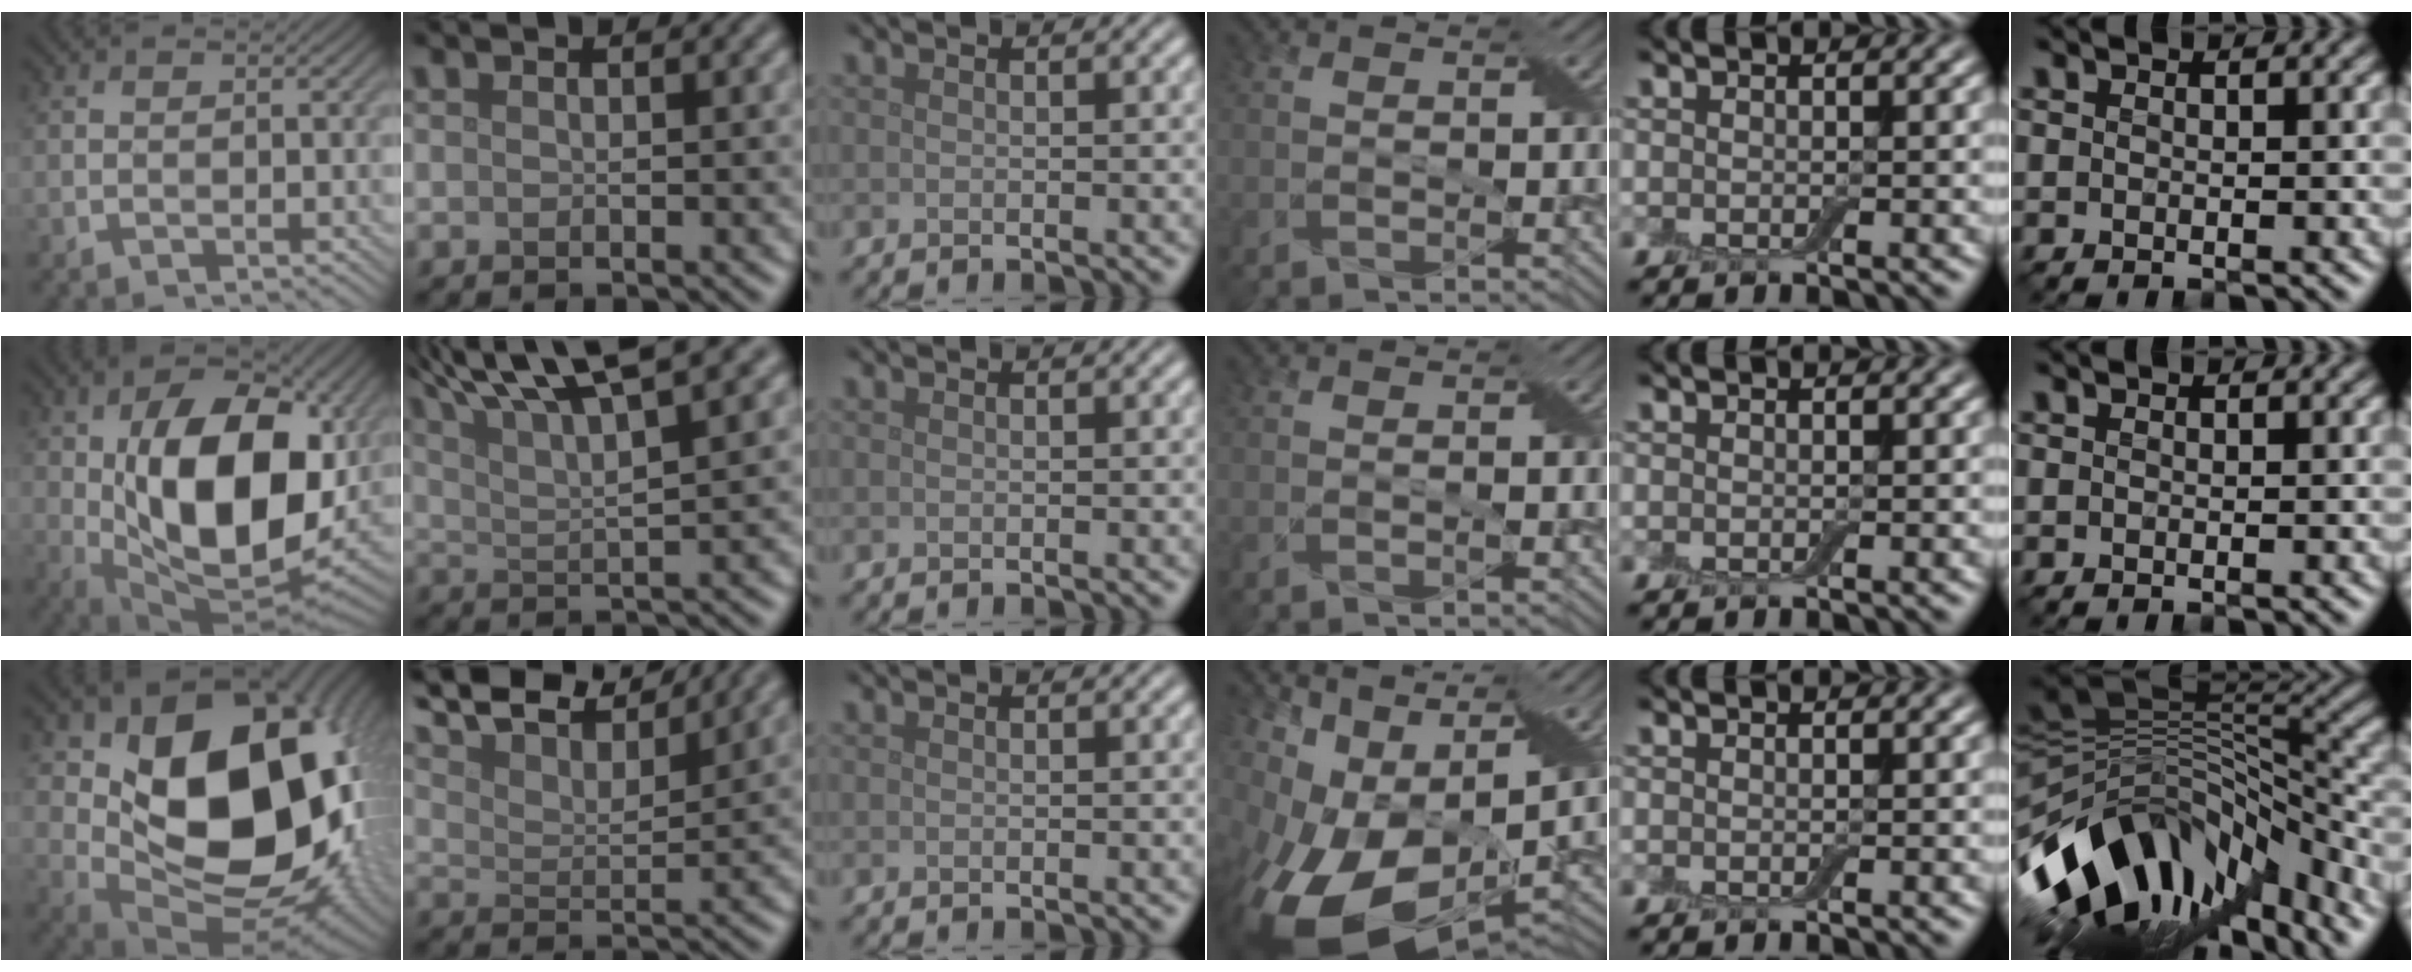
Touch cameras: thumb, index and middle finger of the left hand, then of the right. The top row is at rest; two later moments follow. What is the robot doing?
{"motion": "extract", "object": "airpods case & airpods"}